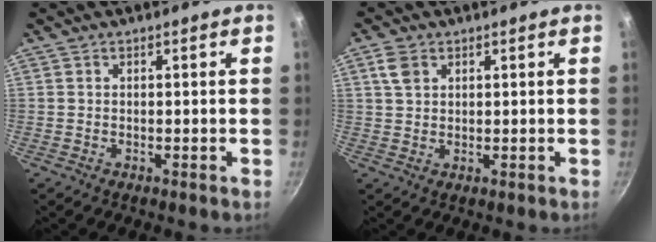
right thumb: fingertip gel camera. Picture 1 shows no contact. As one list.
[{"total": 3.7, "force": [1.6, 2.6, 2.1], "torque": [-0.034, -0.001, 0.031]}]